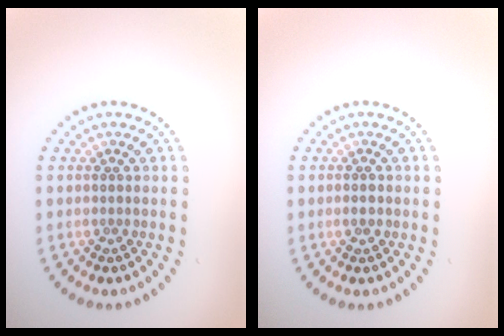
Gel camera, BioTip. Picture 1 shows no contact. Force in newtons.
{"total": 1.0, "press": 0.9, "slide": 0.4}